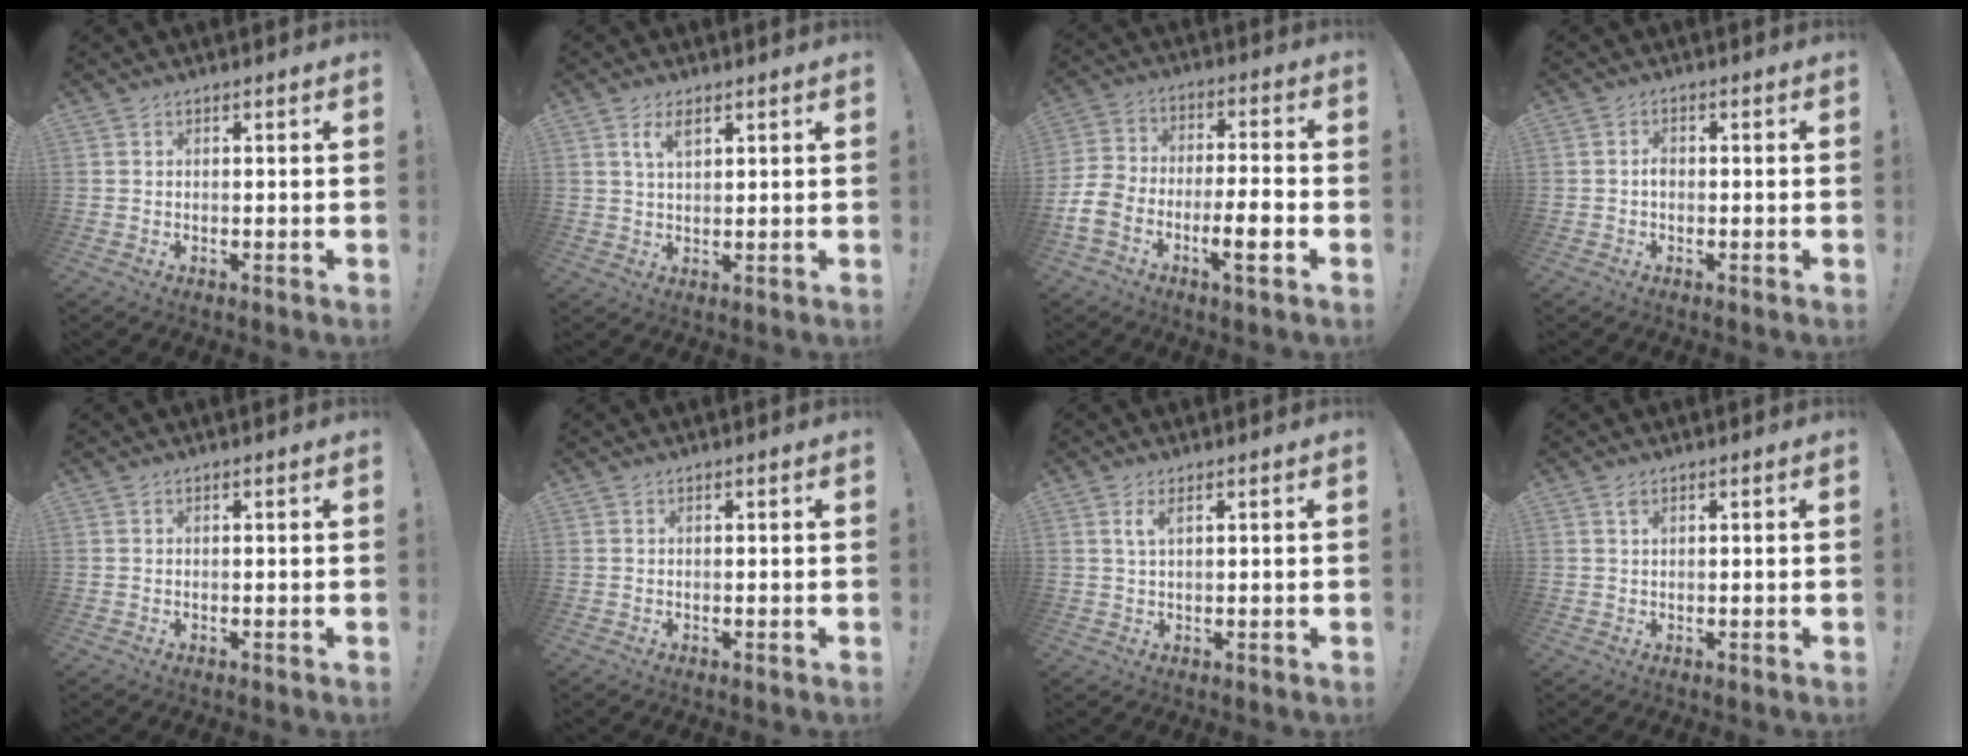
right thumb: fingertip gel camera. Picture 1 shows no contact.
{"total": 4.2, "force": [2.2, 1.8, 3.1], "torque": [-0.050, -0.005, 0.038]}
{"total": 13.0, "force": [-6.2, 6.2, 9.6], "torque": [-0.193, 0.033, -0.107]}
{"total": 1.4, "force": [-0.6, 0.9, 1.0], "torque": [-0.019, 0.005, -0.011]}
{"total": 0.0}
{"total": 0.0}
{"total": 2.7, "force": [1.3, 0.6, 2.2], "torque": [-0.040, -0.002, 0.022]}
{"total": 1.3, "force": [0.9, 0.6, 0.8], "torque": [-0.017, 0.001, 0.016]}